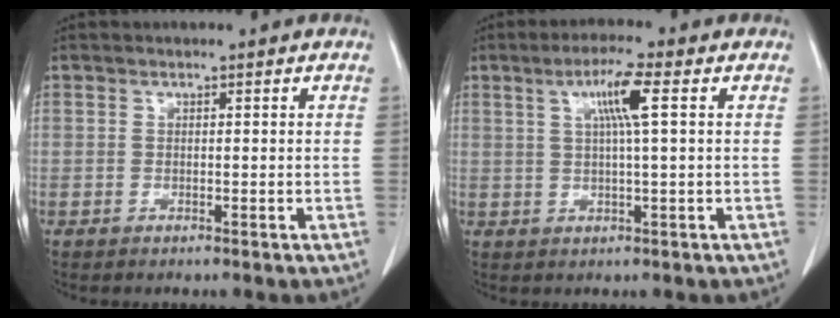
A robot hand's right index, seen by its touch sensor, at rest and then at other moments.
{"total": 5.8, "force": [1.8, -0.4, 5.5], "torque": [-0.100, 0.005, 0.031]}